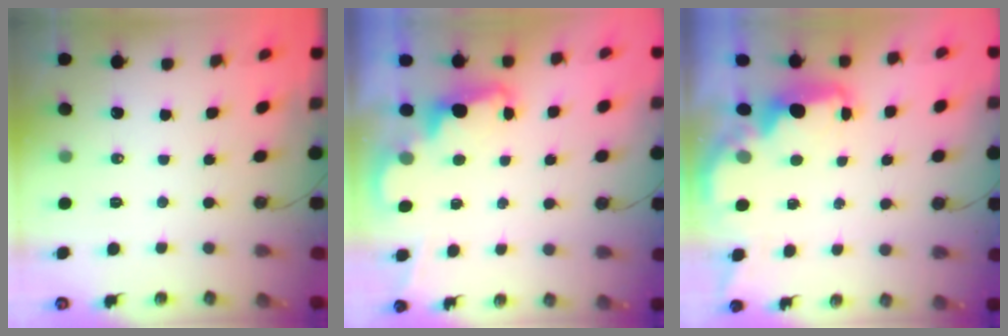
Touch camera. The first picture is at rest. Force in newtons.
{"total": 2.4, "press": 2.3, "slide": 0.5}
{"total": 2.1, "press": 2.0, "slide": 0.7}